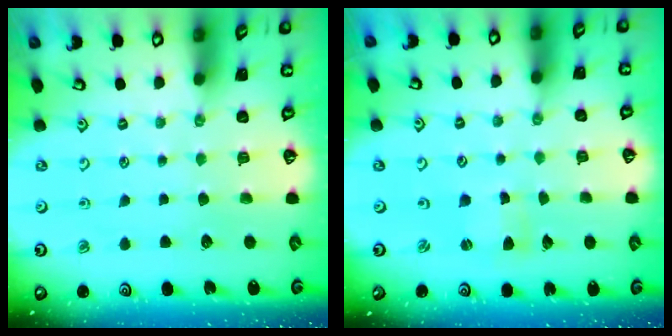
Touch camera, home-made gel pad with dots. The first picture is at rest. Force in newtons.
{"total": 0.8, "press": 0.8, "slide": 0.1}